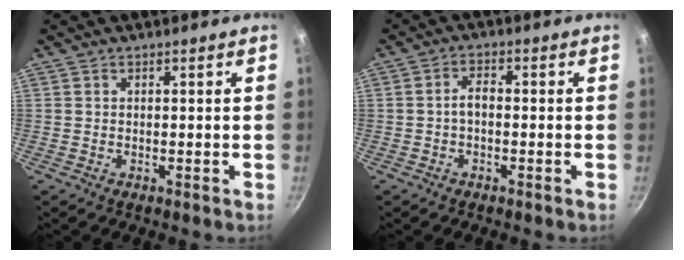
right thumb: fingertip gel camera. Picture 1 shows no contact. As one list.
[{"total": 2.6, "force": [-0.7, 1.4, 2.1], "torque": [-0.037, 0.019, -0.016]}]